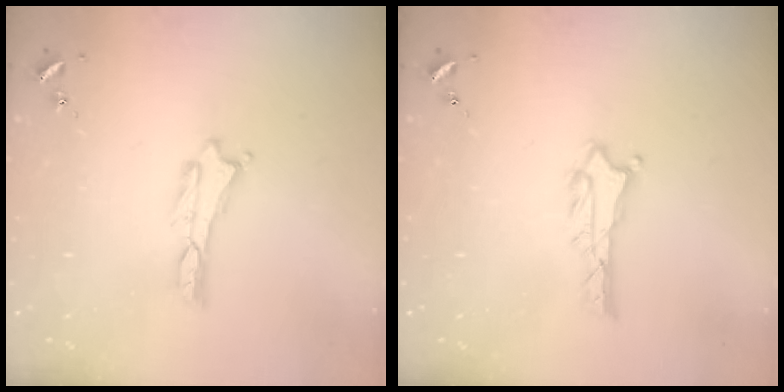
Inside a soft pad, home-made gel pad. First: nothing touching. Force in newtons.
{"total": 2.0, "press": 2.0, "slide": 0.3}